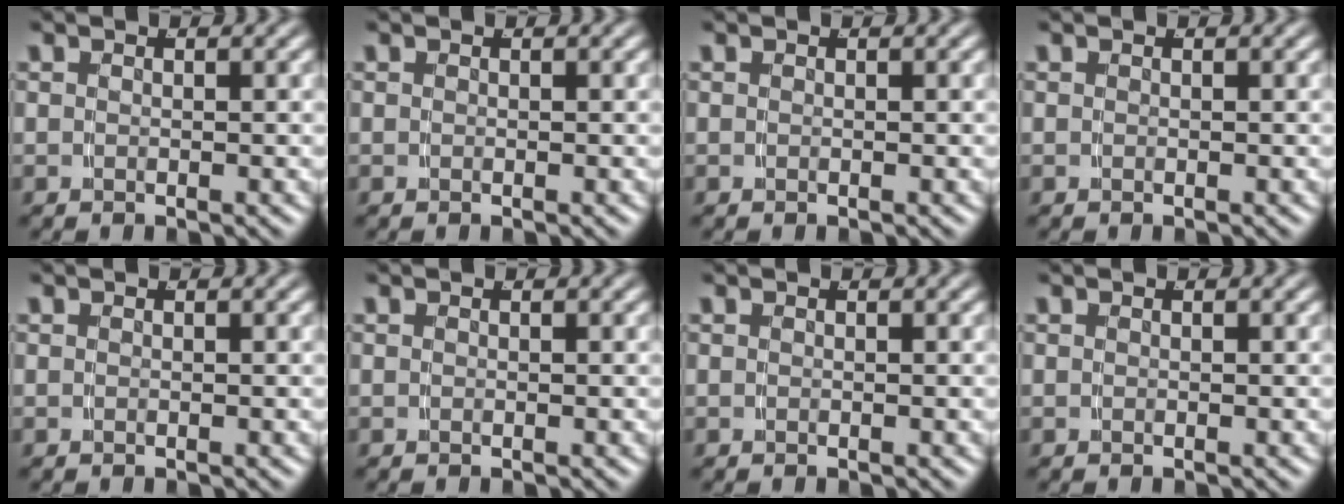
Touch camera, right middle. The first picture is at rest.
{"total": 0.0}
{"total": 0.0}
{"total": 0.0}
{"total": 0.0}
{"total": 0.0}
{"total": 0.0}
{"total": 0.0}